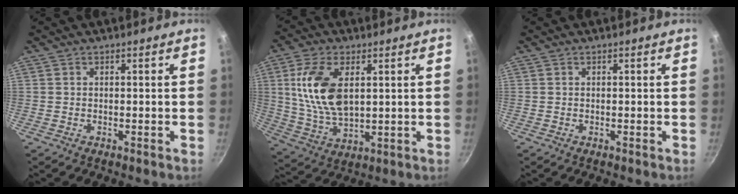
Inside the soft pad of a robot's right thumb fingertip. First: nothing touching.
{"total": 13.9, "force": [3.2, 7.6, 11.2], "torque": [-0.210, -0.016, 0.071]}
{"total": 0.0}